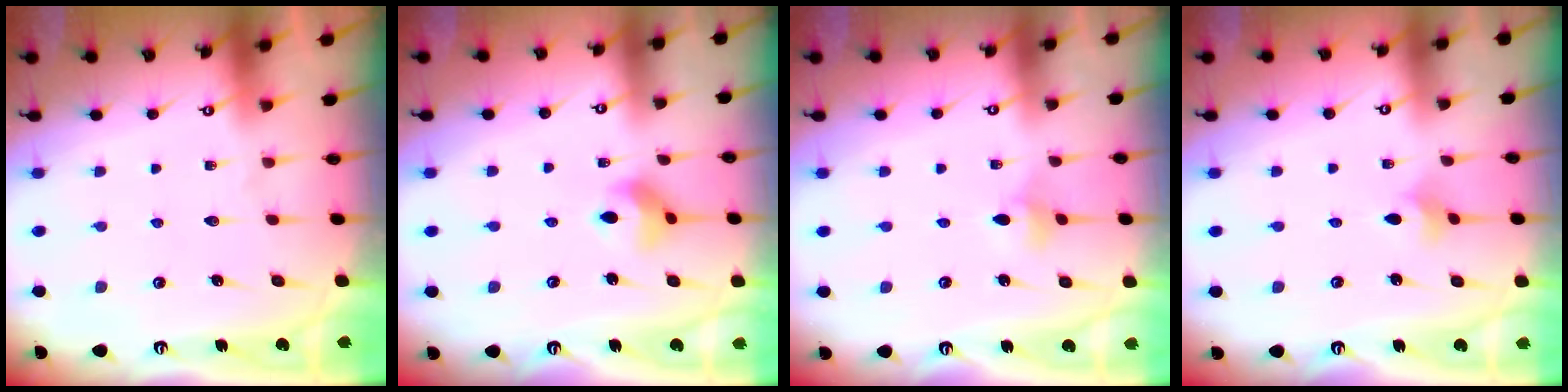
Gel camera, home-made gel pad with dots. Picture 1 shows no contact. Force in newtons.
{"total": 7.8, "press": 7.7, "slide": 0.9}
{"total": 3.5, "press": 3.4, "slide": 0.8}
{"total": 2.1, "press": 2.1, "slide": 0.5}